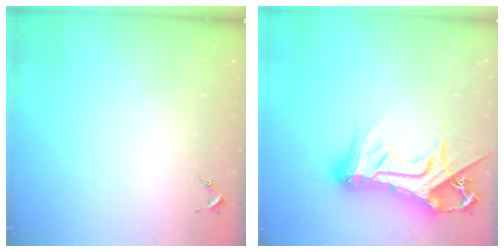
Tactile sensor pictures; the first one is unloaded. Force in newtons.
{"total": 19.6, "press": 19.5, "slide": 1.8}